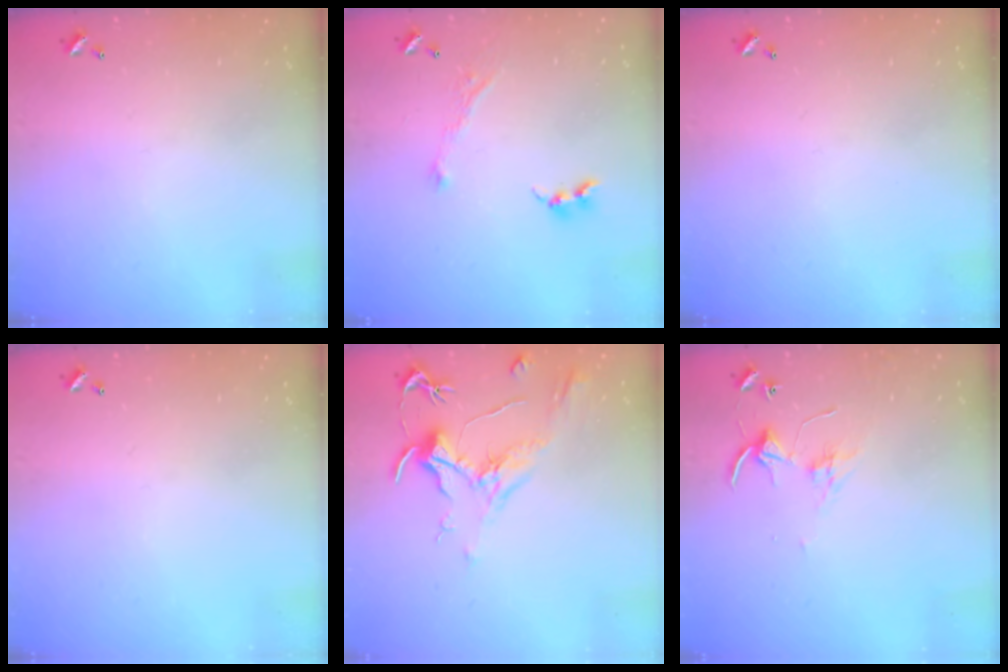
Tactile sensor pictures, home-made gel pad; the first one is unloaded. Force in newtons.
{"total": 2.9, "press": 2.8, "slide": 0.4}
{"total": 0.0}
{"total": 0.0}
{"total": 2.1, "press": 2.0, "slide": 0.8}
{"total": 3.6, "press": 3.6, "slide": 0.1}